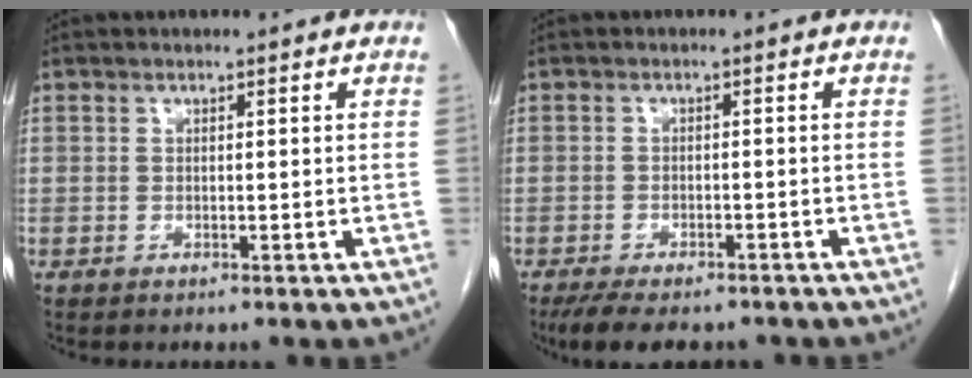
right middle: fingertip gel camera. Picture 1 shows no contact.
{"total": 8.8, "force": [-7.1, 2.9, 4.3], "torque": [-0.062, -0.008, -0.103]}